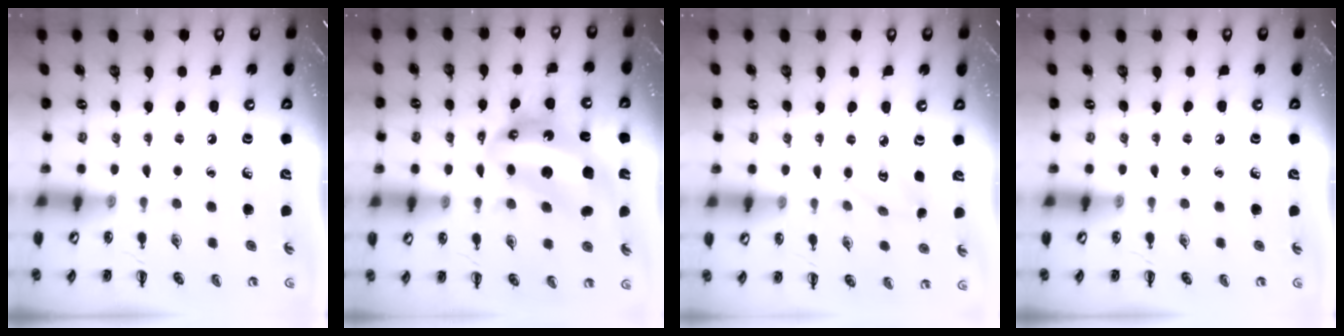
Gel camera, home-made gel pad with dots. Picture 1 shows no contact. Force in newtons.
{"total": 12.4, "press": 11.9, "slide": 3.2}
{"total": 3.4, "press": 3.3, "slide": 0.9}
{"total": 0.0}